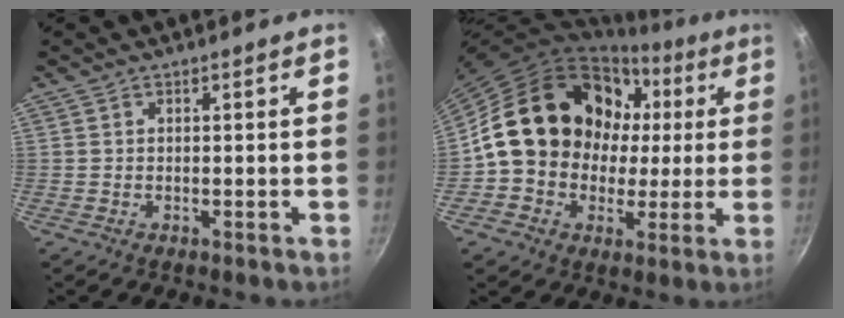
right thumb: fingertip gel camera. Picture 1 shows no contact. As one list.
[{"total": 20.0, "force": [2.1, 16.8, 10.8], "torque": [-0.145, 0.038, 0.034]}]